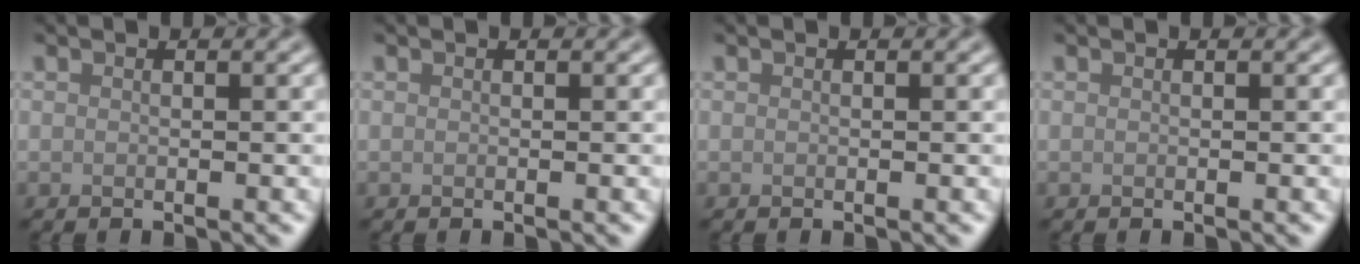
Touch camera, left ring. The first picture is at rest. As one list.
[{"total": 0.0}, {"total": 0.0}, {"total": 0.0}]